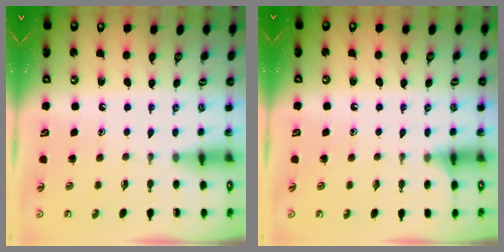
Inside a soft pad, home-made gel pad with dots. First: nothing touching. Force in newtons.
{"total": 5.6, "press": 5.5, "slide": 0.7}